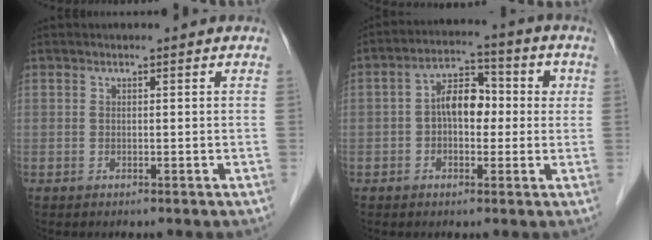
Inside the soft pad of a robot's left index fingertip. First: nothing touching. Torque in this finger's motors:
{"motor_torque": [0.08, -0.04, 0.23, 0.05]}